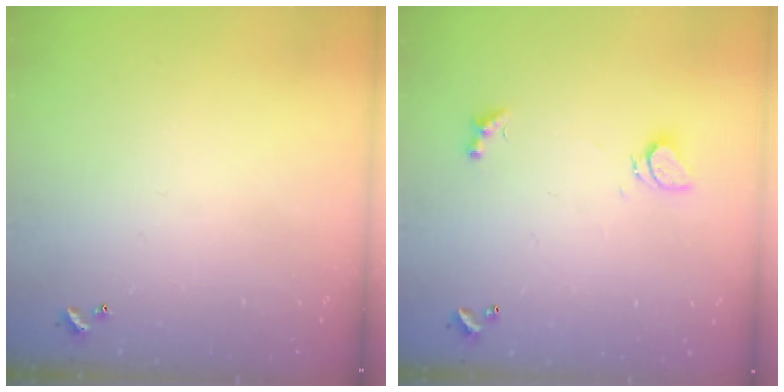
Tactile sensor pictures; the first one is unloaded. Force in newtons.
{"total": 2.4, "press": 2.4, "slide": 0.5}